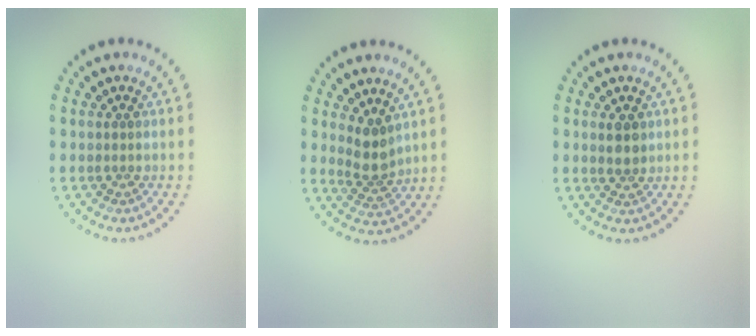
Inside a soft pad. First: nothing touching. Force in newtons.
{"total": 2.6, "press": 2.0, "slide": 1.7}
{"total": 1.9, "press": 1.7, "slide": 0.8}